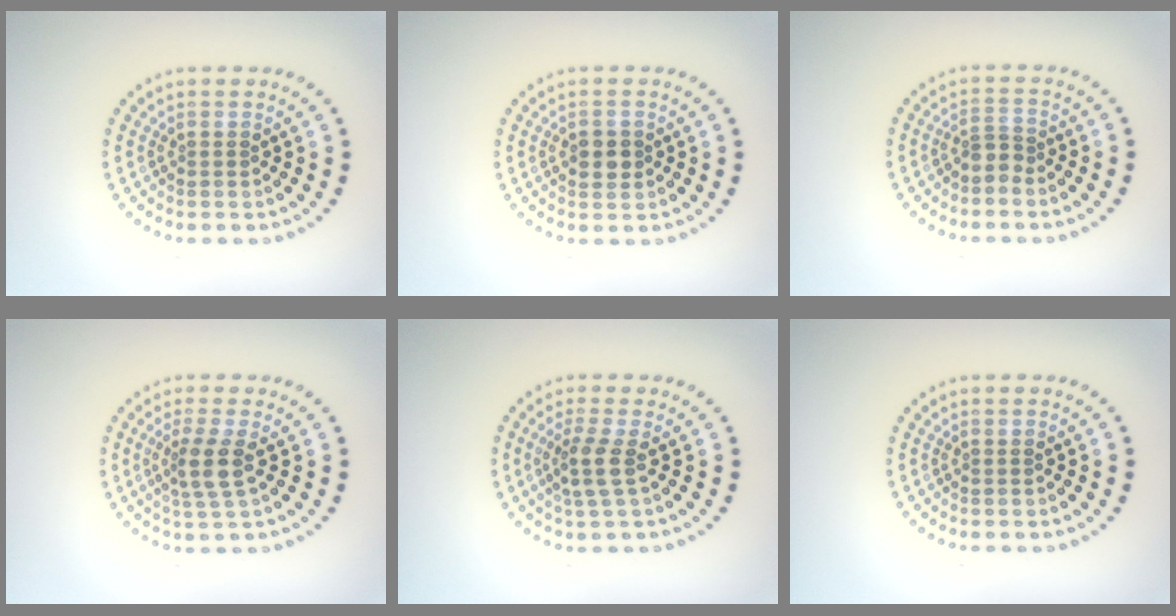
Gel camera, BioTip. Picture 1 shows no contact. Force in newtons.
{"total": 1.9, "press": 1.9, "slide": 0.3}
{"total": 1.5, "press": 1.0, "slide": 1.1}
{"total": 2.7, "press": 2.2, "slide": 1.5}
{"total": 2.4, "press": 1.9, "slide": 1.5}
{"total": 0.0}